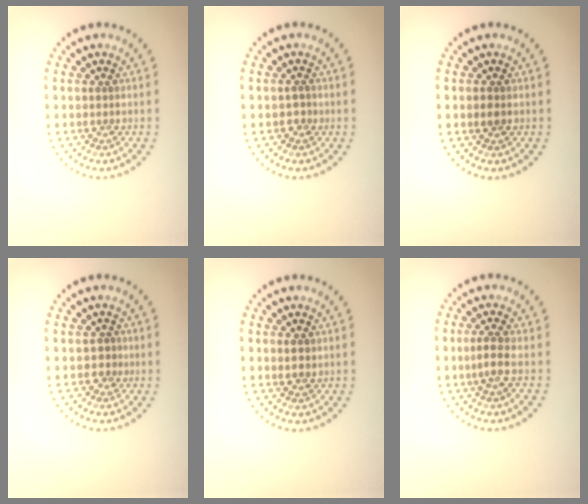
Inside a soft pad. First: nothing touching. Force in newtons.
{"total": 1.0, "press": 0.9, "slide": 0.3}
{"total": 1.1, "press": 1.0, "slide": 0.2}
{"total": 1.1, "press": 1.0, "slide": 0.5}
{"total": 1.1, "press": 1.1, "slide": 0.4}
{"total": 1.8, "press": 1.4, "slide": 1.1}